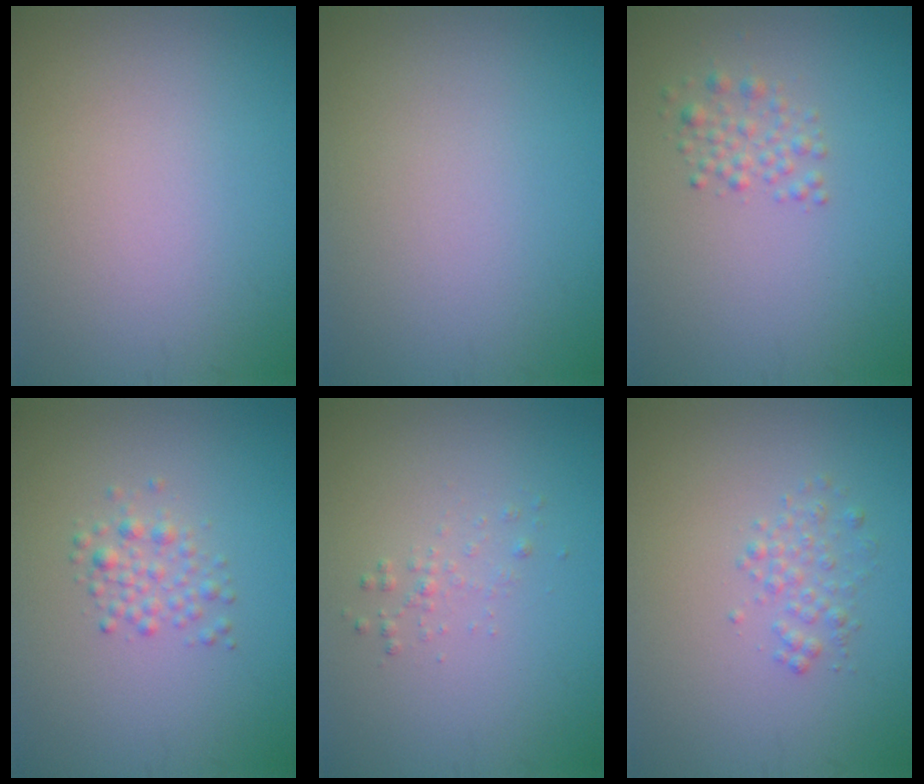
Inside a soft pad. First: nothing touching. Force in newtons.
{"total": 0.0}
{"total": 1.7, "press": 1.7, "slide": 0.0}
{"total": 1.8, "press": 1.8, "slide": 0.0}
{"total": 0.9, "press": 0.9, "slide": 0.0}
{"total": 1.5, "press": 1.5, "slide": 0.0}